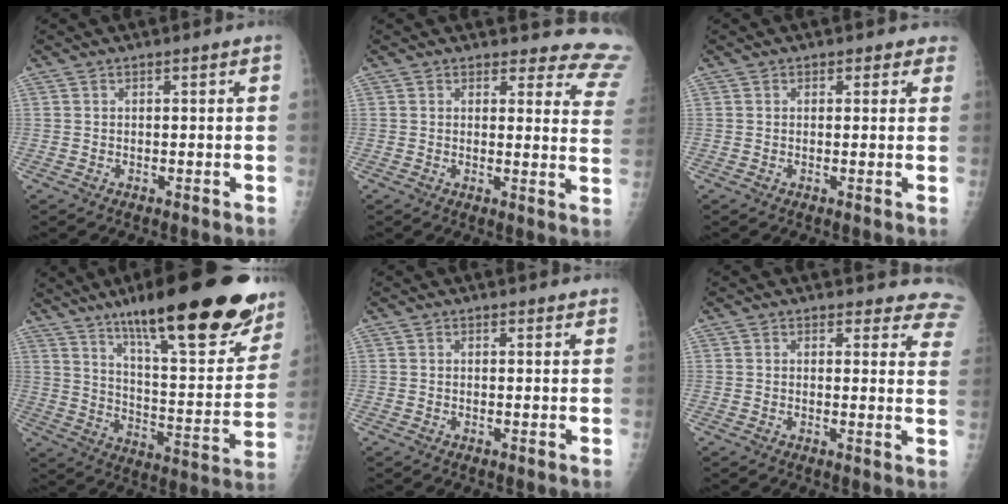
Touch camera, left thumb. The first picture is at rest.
{"total": 13.1, "force": [12.6, 3.5, 0.7], "torque": [0.053, -0.120, 0.093]}
{"total": 2.5, "force": [1.7, 1.8, 0.4], "torque": [0.027, -0.004, 0.007]}
{"total": 30.0, "force": [19.3, 7.3, 21.8], "torque": [-0.282, -0.068, 0.290]}
{"total": 1.5, "force": [1.4, 0.4, 0.4], "torque": [0.000, -0.004, 0.016]}
{"total": 11.2, "force": [10.4, 3.8, 1.7], "torque": [0.041, -0.070, 0.075]}